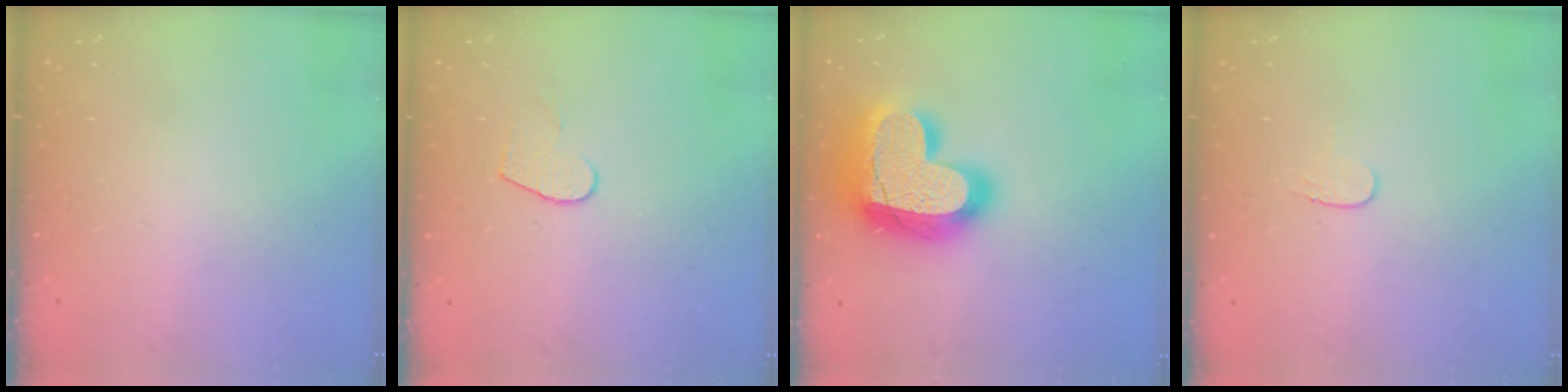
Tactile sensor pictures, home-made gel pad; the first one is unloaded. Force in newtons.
{"total": 5.8, "press": 5.8, "slide": 0.4}
{"total": 26.4, "press": 26.3, "slide": 2.0}
{"total": 3.7, "press": 3.7, "slide": 0.4}